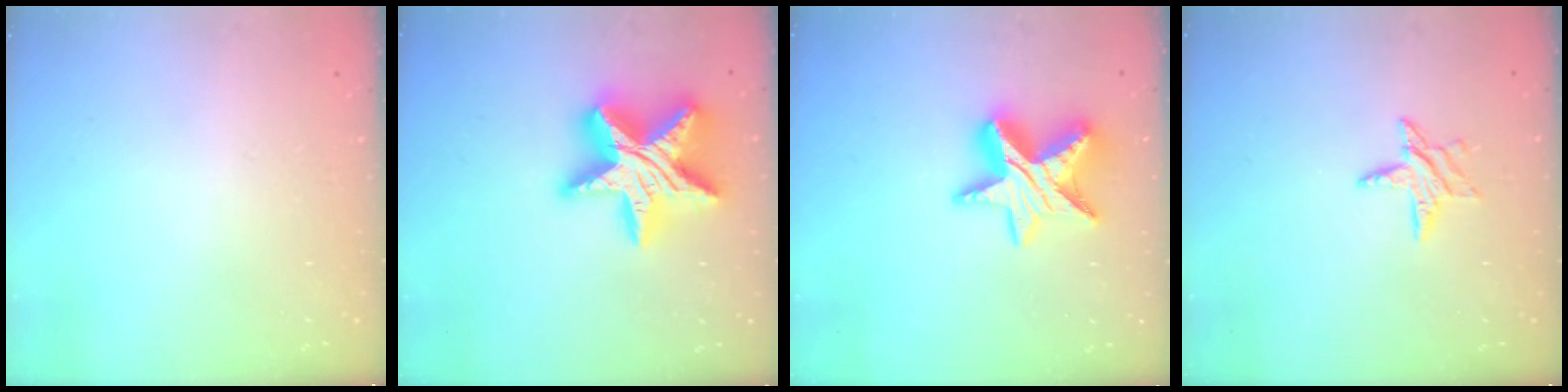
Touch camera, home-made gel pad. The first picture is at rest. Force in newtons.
{"total": 24.6, "press": 24.5, "slide": 2.1}
{"total": 14.7, "press": 14.6, "slide": 0.9}
{"total": 6.5, "press": 6.5, "slide": 0.5}